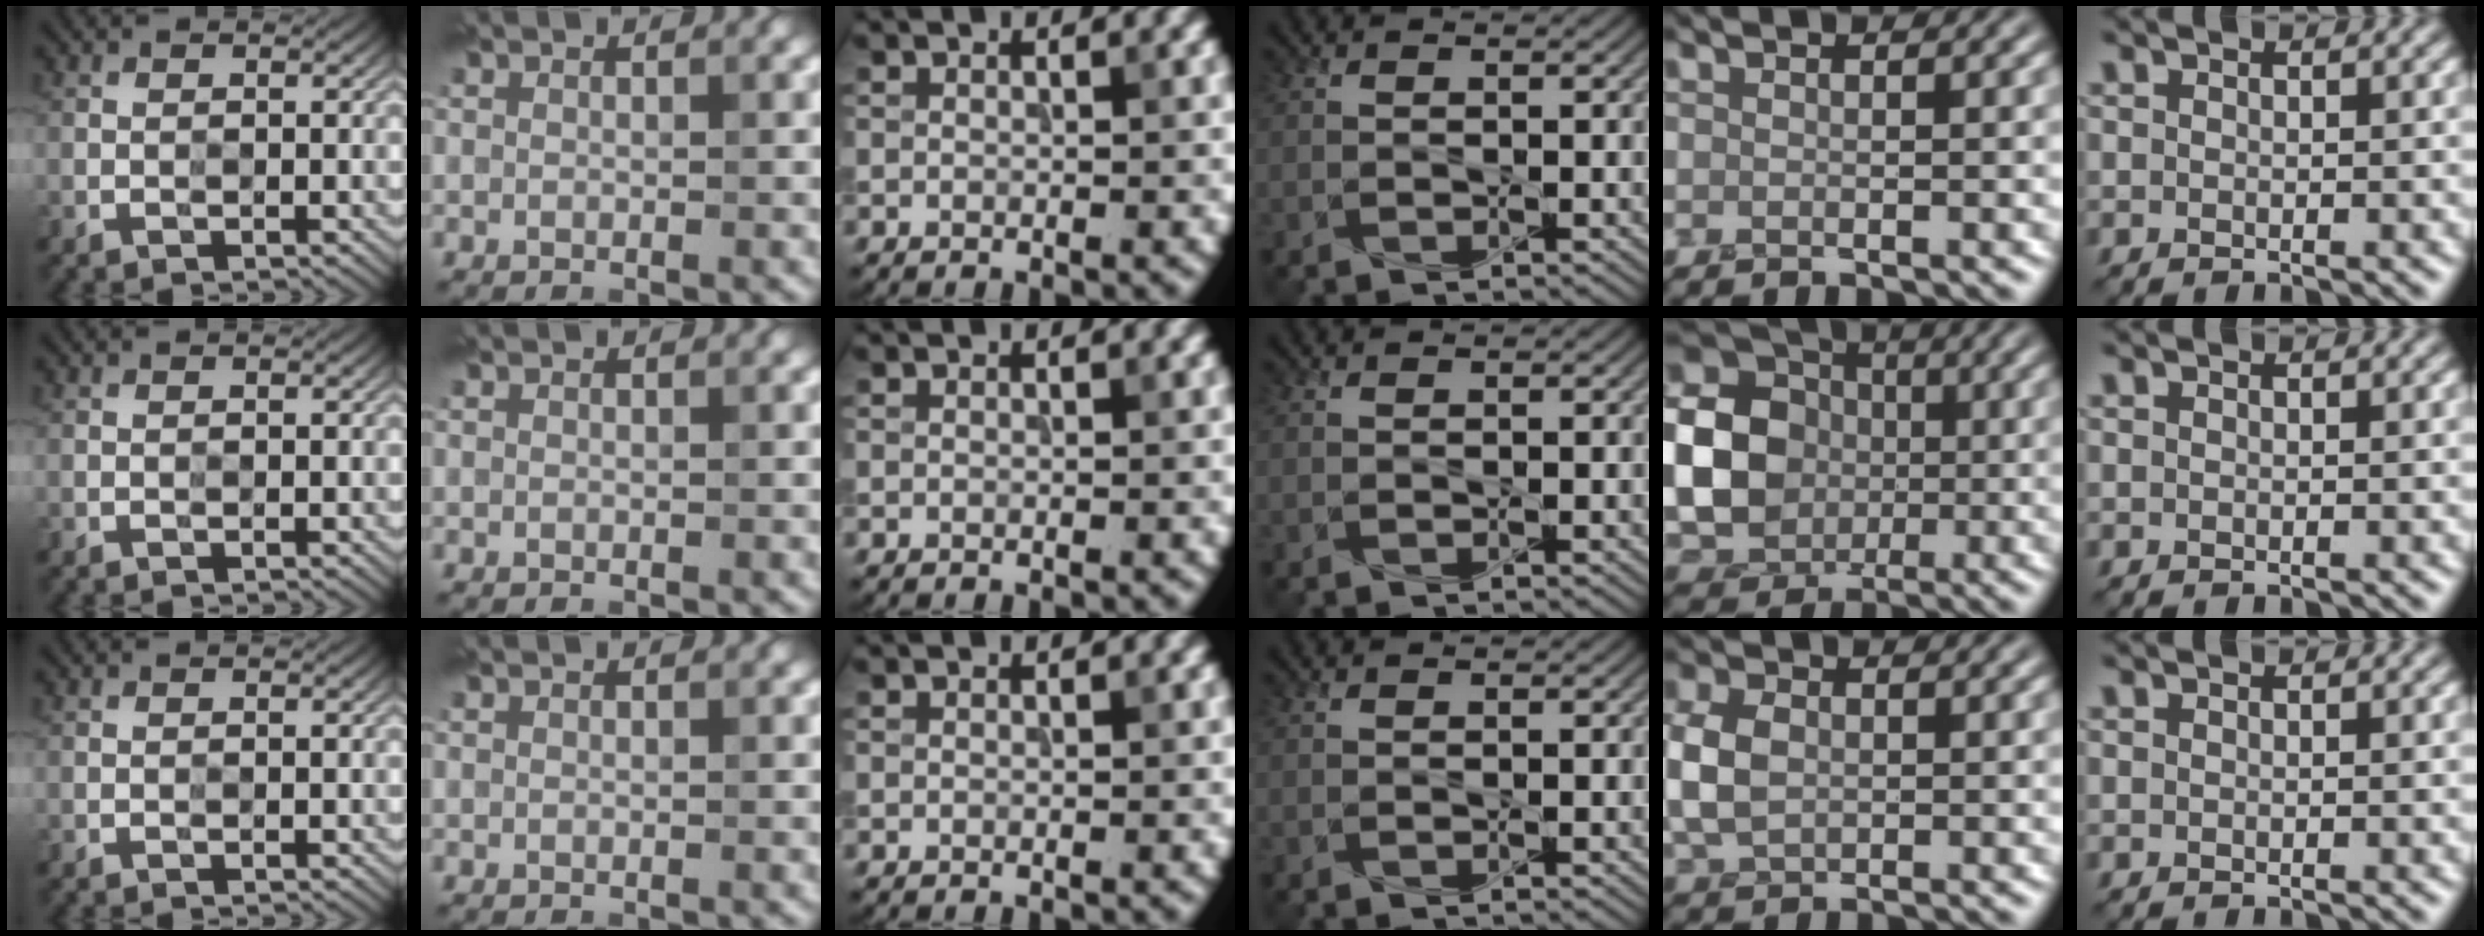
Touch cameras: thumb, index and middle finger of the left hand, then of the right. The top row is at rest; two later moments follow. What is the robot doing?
{"motion": "press", "object": "toy piano key"}